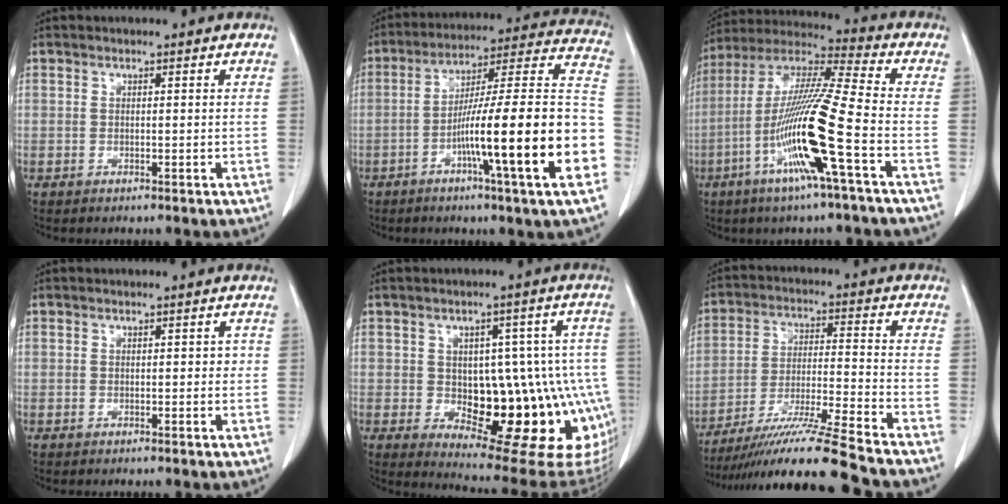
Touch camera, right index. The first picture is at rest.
{"total": 22.6, "force": [-6.8, 0.0, 21.5], "torque": [-0.264, 0.010, -0.109]}
{"total": 16.8, "force": [-5.7, -0.9, 15.7], "torque": [-0.313, -0.011, -0.117]}
{"total": 0.9, "force": [0.1, 0.7, 0.6], "torque": [-0.004, 0.009, 0.002]}
{"total": 19.6, "force": [-3.9, 8.3, 17.3], "torque": [-0.145, 0.029, -0.021]}
{"total": 16.0, "force": [-13.6, -2.3, 8.0], "torque": [-0.147, -0.026, -0.234]}